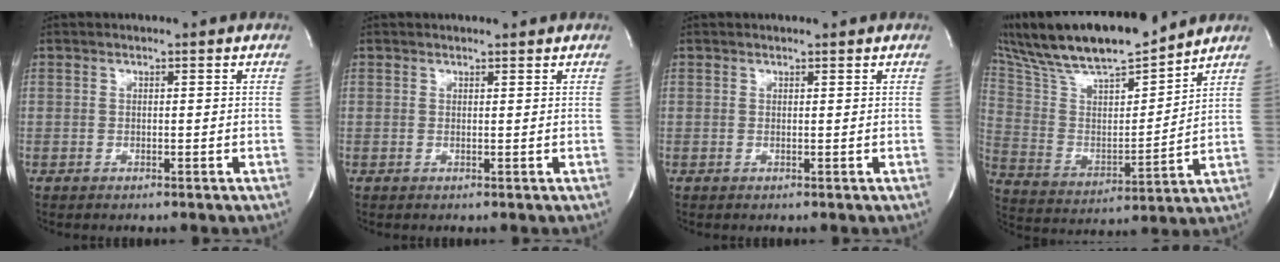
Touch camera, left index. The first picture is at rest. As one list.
[{"total": 1.5, "force": [1.4, 0.2, 0.5], "torque": [-0.007, 0.007, 0.019]}, {"total": 1.0, "force": [0.9, 0.1, 0.4], "torque": [-0.006, 0.008, 0.014]}, {"total": 20.7, "force": [17.6, 3.3, 10.4], "torque": [-0.200, 0.016, 0.316]}]